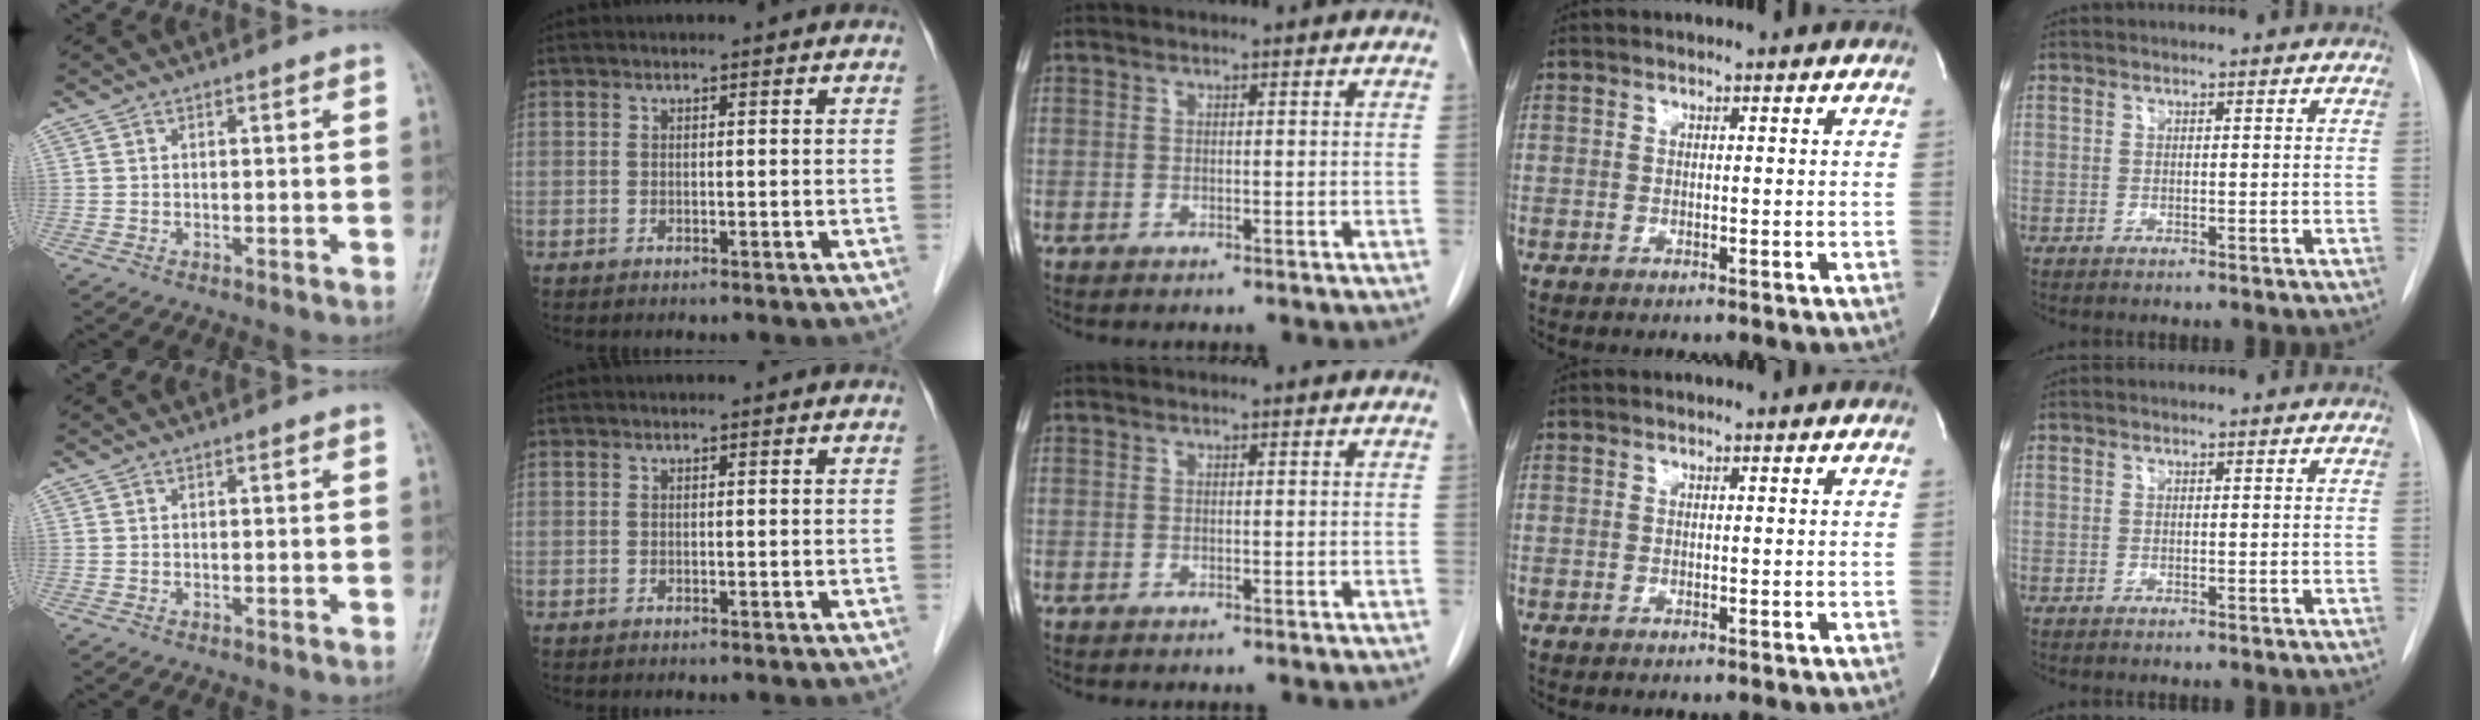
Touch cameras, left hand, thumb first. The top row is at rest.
{}